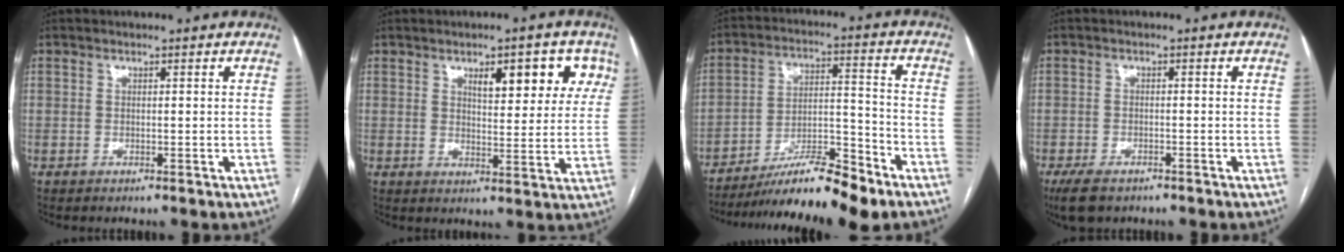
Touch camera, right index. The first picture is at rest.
{"total": 8.9, "force": [4.3, 3.2, 7.1], "torque": [-0.085, 0.014, 0.058]}
{"total": 14.5, "force": [-11.1, 1.3, 9.1], "torque": [-0.151, 0.001, -0.184]}
{"total": 4.7, "force": [-3.4, 2.3, 2.3], "torque": [-0.047, -0.006, -0.054]}